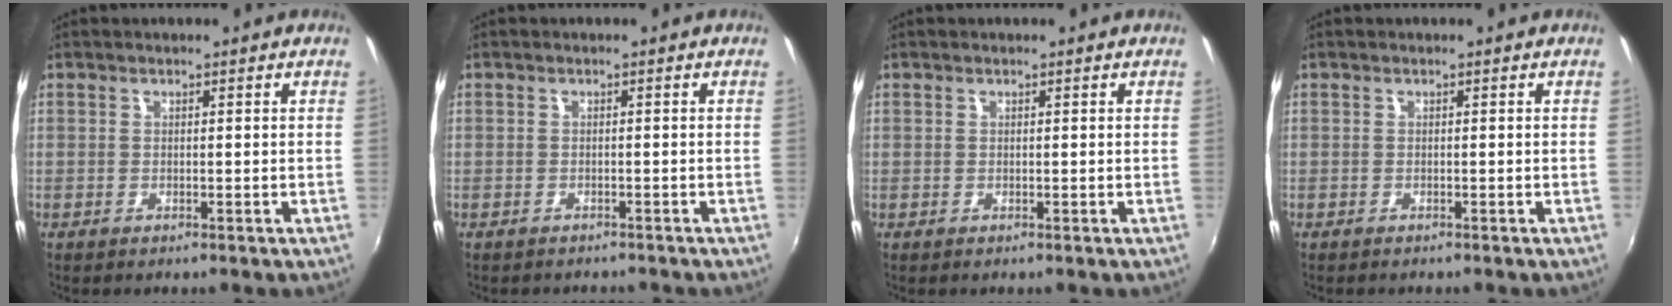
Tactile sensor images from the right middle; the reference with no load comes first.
{"total": 1.6, "force": [-1.3, 0.9, 0.0], "torque": [-0.006, 0.004, -0.017]}
{"total": 0.0}
{"total": 0.0}